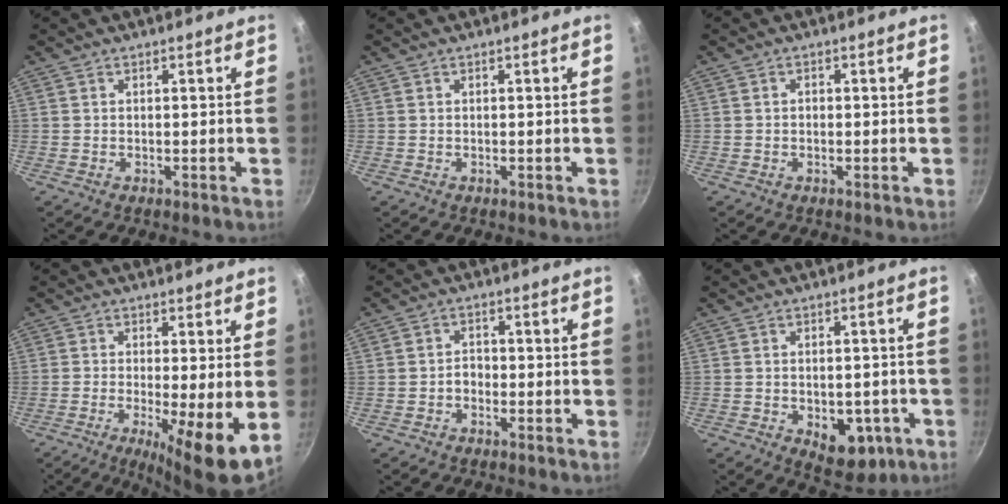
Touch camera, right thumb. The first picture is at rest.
{"total": 0.0}
{"total": 0.9, "force": [-0.1, 0.7, 0.5], "torque": [-0.008, 0.005, -0.002]}
{"total": 9.3, "force": [-1.6, 1.6, 9.0], "torque": [-0.147, -0.013, -0.023]}
{"total": 2.4, "force": [-1.0, 1.8, 1.2], "torque": [-0.004, 0.017, -0.020]}
{"total": 9.6, "force": [-3.2, 5.9, 6.9], "torque": [-0.051, 0.003, -0.030]}